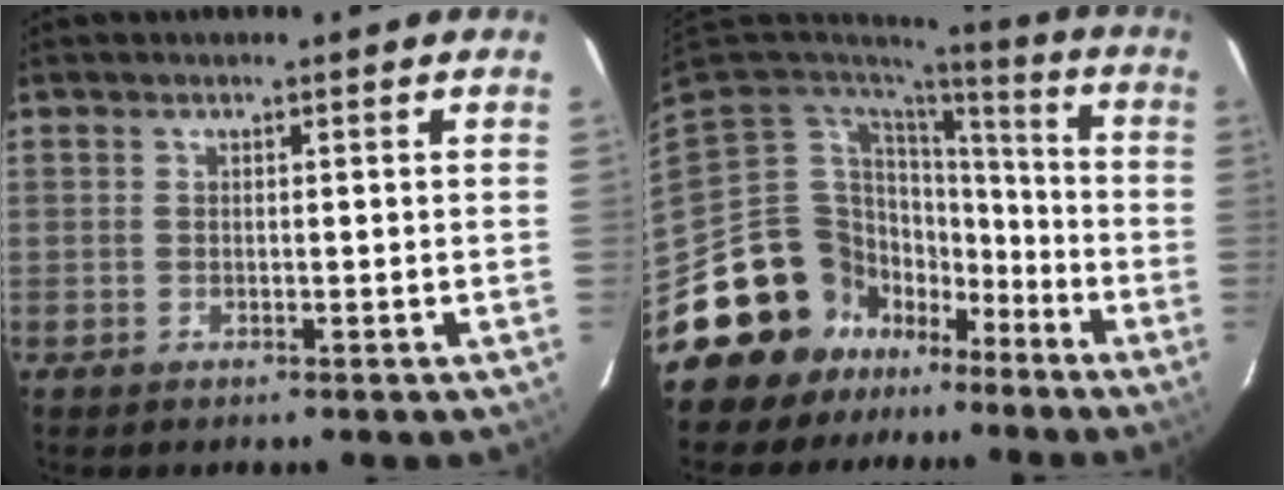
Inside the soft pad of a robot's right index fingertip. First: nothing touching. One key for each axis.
{"total": 15.9, "fx": -11.0, "fy": 11.4, "fz": 1.9, "tx": -0.067, "ty": 0.048, "tz": -0.187}